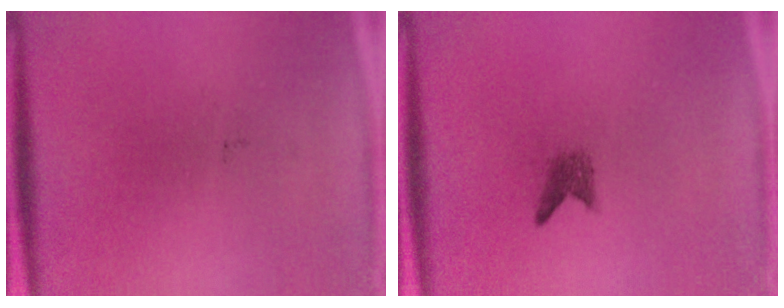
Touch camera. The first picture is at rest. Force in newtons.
{"total": 1.7}